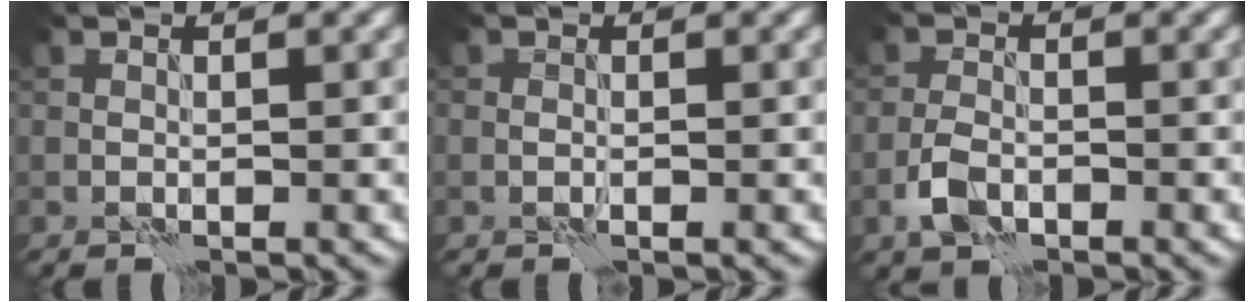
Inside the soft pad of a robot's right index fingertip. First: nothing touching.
{"total": 0.6, "force": [-0.1, 0.3, 0.5], "torque": [-0.010, -0.001, 0.000]}
{"total": 2.6, "force": [-1.3, 1.5, 1.7], "torque": [-0.037, 0.003, -0.032]}